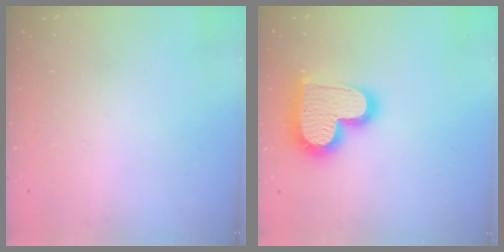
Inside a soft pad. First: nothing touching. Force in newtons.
{"total": 19.5, "press": 19.5, "slide": 1.5}